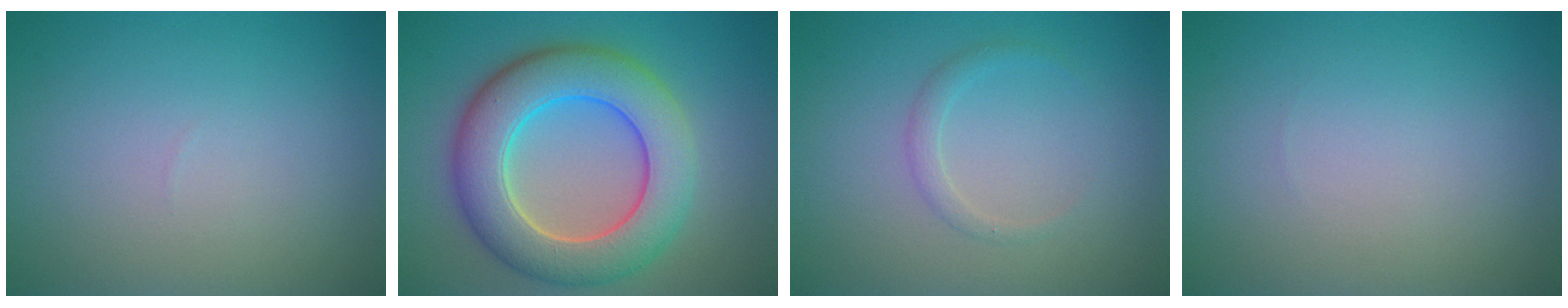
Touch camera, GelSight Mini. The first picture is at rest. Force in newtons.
{"total": 9.2, "press": 9.1, "slide": 0.6}
{"total": 1.2, "press": 1.2, "slide": 0.1}
{"total": 0.0}